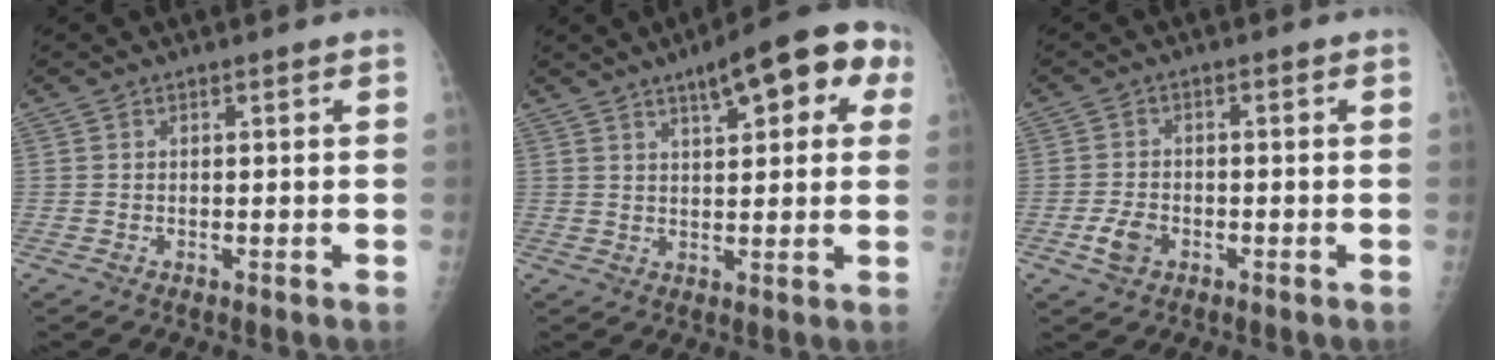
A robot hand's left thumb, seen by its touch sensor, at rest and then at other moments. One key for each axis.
{"total": 12.8, "fx": 5.8, "fy": 4.5, "fz": 10.4, "tx": -0.105, "ty": 0.008, "tz": 0.071}
{"total": 3.8, "fx": -1.7, "fy": 2.6, "fz": 2.1, "tx": -0.039, "ty": 0.007, "tz": -0.032}